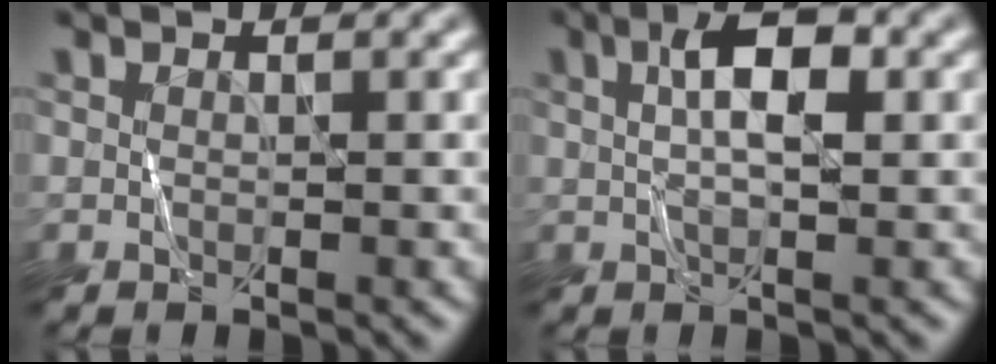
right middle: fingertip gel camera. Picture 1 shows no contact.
{"total": 3.9, "force": [1.0, 1.2, 3.5], "torque": [-0.060, 0.011, 0.012]}